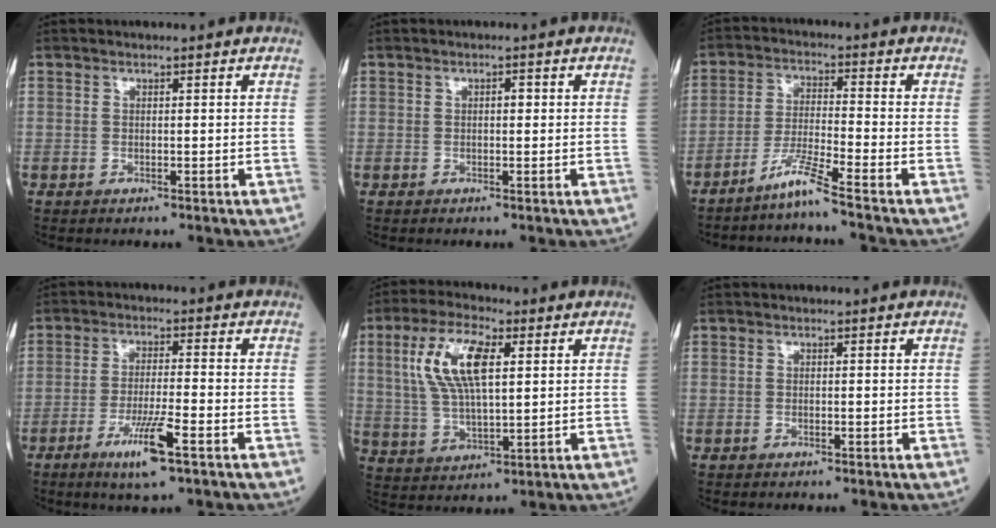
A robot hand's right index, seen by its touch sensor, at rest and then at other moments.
{"total": 0.9, "force": [0.1, 0.4, 0.8], "torque": [-0.011, 0.002, 0.000]}
{"total": 5.6, "force": [-4.6, -1.5, 3.0], "torque": [-0.063, -0.023, -0.096]}
{"total": 7.4, "force": [-4.0, 0.1, 6.2], "torque": [-0.114, -0.014, -0.071]}
{"total": 11.1, "force": [3.3, 3.6, 9.9], "torque": [-0.216, 0.015, 0.065]}
{"total": 0.0}